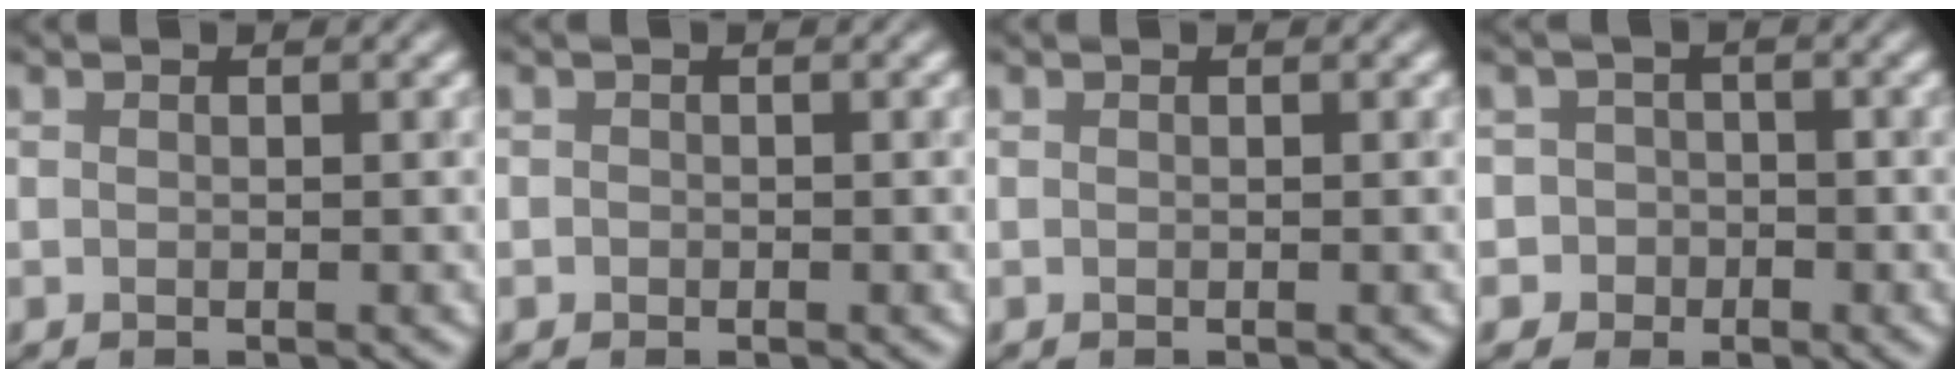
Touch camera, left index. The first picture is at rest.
{"total": 0.0}
{"total": 0.0}
{"total": 3.0, "force": [-1.1, 2.8, 0.0], "torque": [0.038, 0.007, -0.034]}